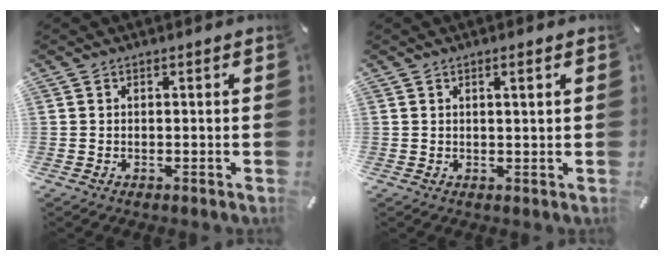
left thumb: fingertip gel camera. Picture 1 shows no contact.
{"total": 1.7, "force": [0.6, 0.1, 1.6], "torque": [-0.031, -0.001, 0.010]}